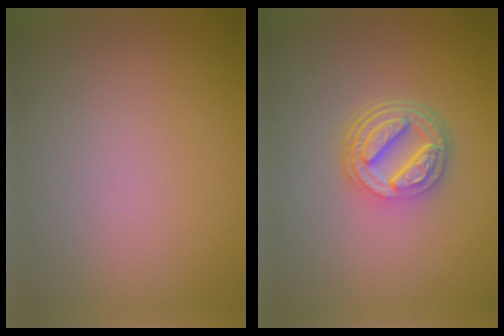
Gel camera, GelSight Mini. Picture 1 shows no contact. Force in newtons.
{"total": 5.2, "press": 3.7, "slide": 3.6}